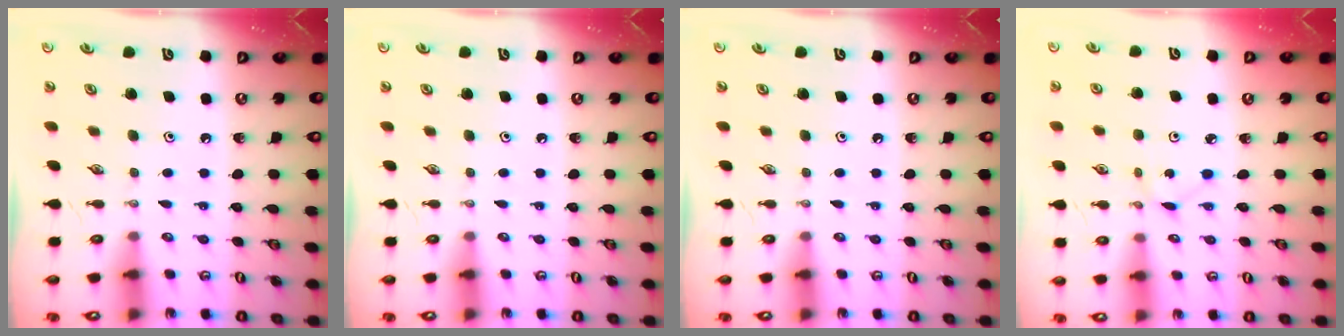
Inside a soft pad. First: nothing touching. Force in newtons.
{"total": 0.0}
{"total": 0.0}
{"total": 1.2, "press": 1.2, "slide": 0.1}